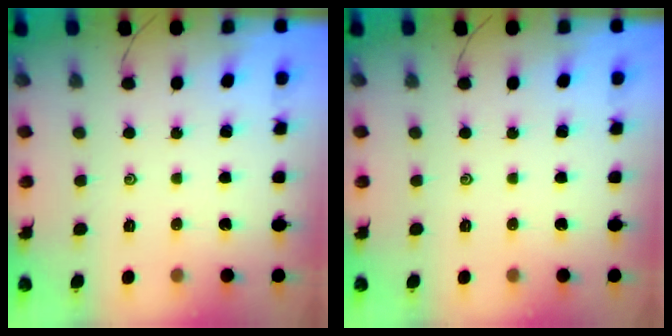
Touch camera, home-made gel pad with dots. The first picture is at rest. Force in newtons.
{"total": 0.0}